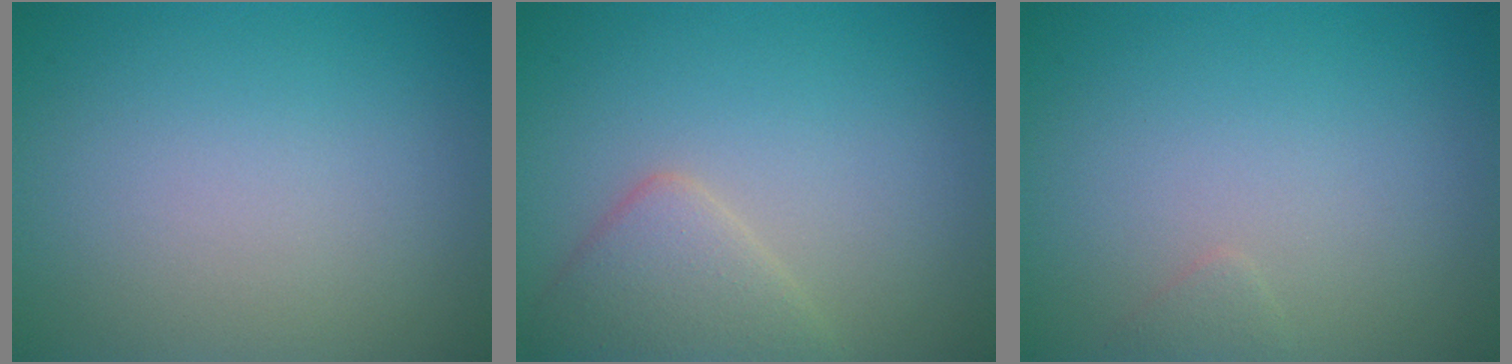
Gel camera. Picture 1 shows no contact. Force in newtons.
{"total": 3.2, "press": 3.2, "slide": 0.1}
{"total": 0.6, "press": 0.6, "slide": 0.0}